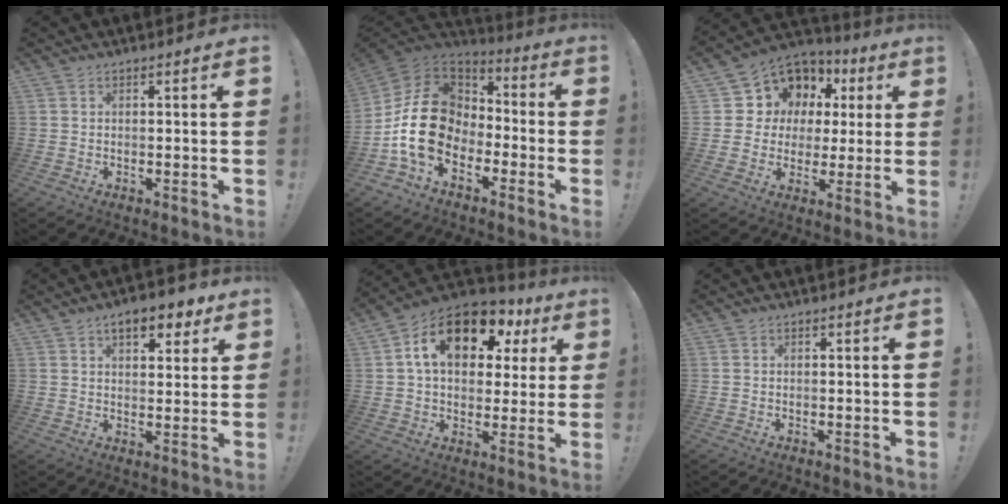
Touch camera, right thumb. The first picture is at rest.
{"total": 19.5, "force": [-4.3, 14.0, 12.9], "torque": [-0.239, 0.034, -0.064]}
{"total": 9.7, "force": [3.8, 8.7, 2.2], "torque": [-0.034, -0.033, 0.083]}
{"total": 8.4, "force": [4.9, 3.9, 5.6], "torque": [-0.069, -0.017, 0.083]}
{"total": 17.8, "force": [7.7, 10.5, 12.1], "torque": [-0.207, -0.023, 0.136]}
{"total": 0.0}